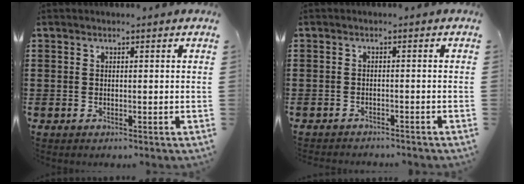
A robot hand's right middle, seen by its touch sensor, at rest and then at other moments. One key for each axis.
{"total": 1.4, "fx": -1.4, "fy": 0.2, "fz": 0.0, "tx": -0.005, "ty": 0.001, "tz": -0.030}